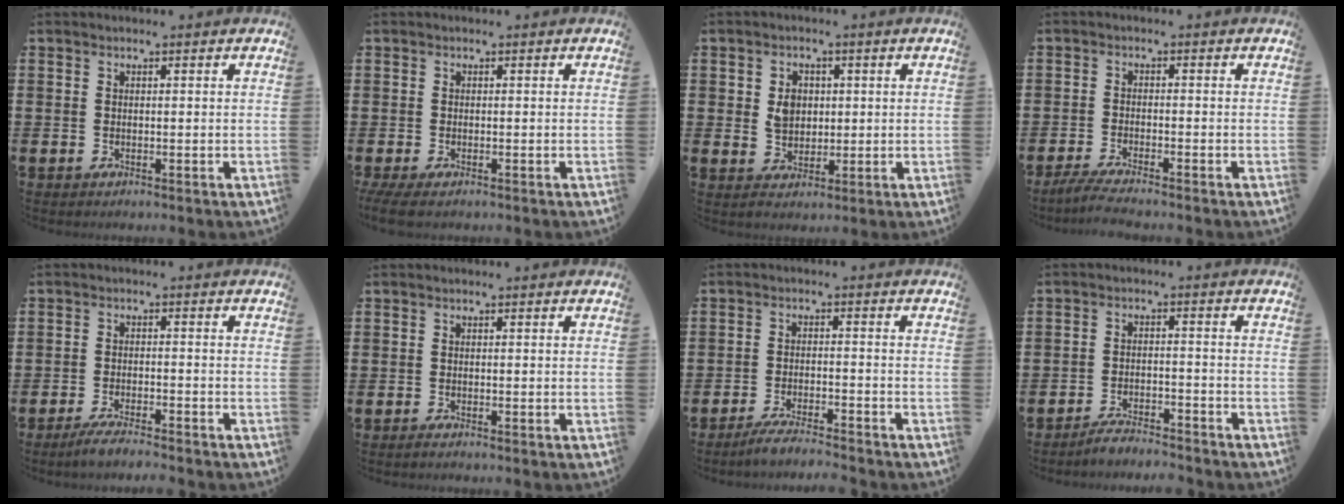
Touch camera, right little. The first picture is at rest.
{"total": 1.3, "force": [-0.6, 0.7, 0.9], "torque": [-0.019, 0.002, -0.012]}
{"total": 3.9, "force": [0.7, 3.1, 2.2], "torque": [-0.036, 0.008, 0.007]}
{"total": 2.3, "force": [-2.0, -0.2, 1.1], "torque": [-0.018, 0.000, -0.038]}
{"total": 2.8, "force": [-2.4, 0.0, 1.4], "torque": [-0.022, 0.003, -0.046]}
{"total": 0.5, "force": [-0.4, 0.0, 0.3], "torque": [-0.006, -0.003, -0.007]}
{"total": 3.3, "force": [-3.0, -0.1, 1.4], "torque": [-0.023, 0.000, -0.058]}
{"total": 3.2, "force": [-3.2, 0.1, 0.4], "torque": [-0.010, 0.005, -0.067]}